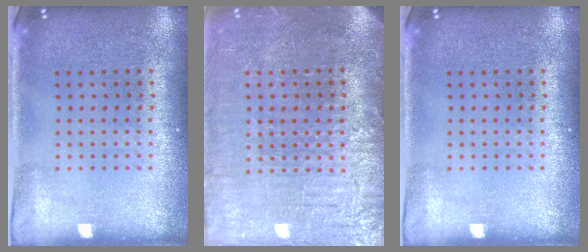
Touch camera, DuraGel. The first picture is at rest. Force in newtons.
{"total": 4.1, "press": 3.7, "slide": 1.7}
{"total": 0.0}